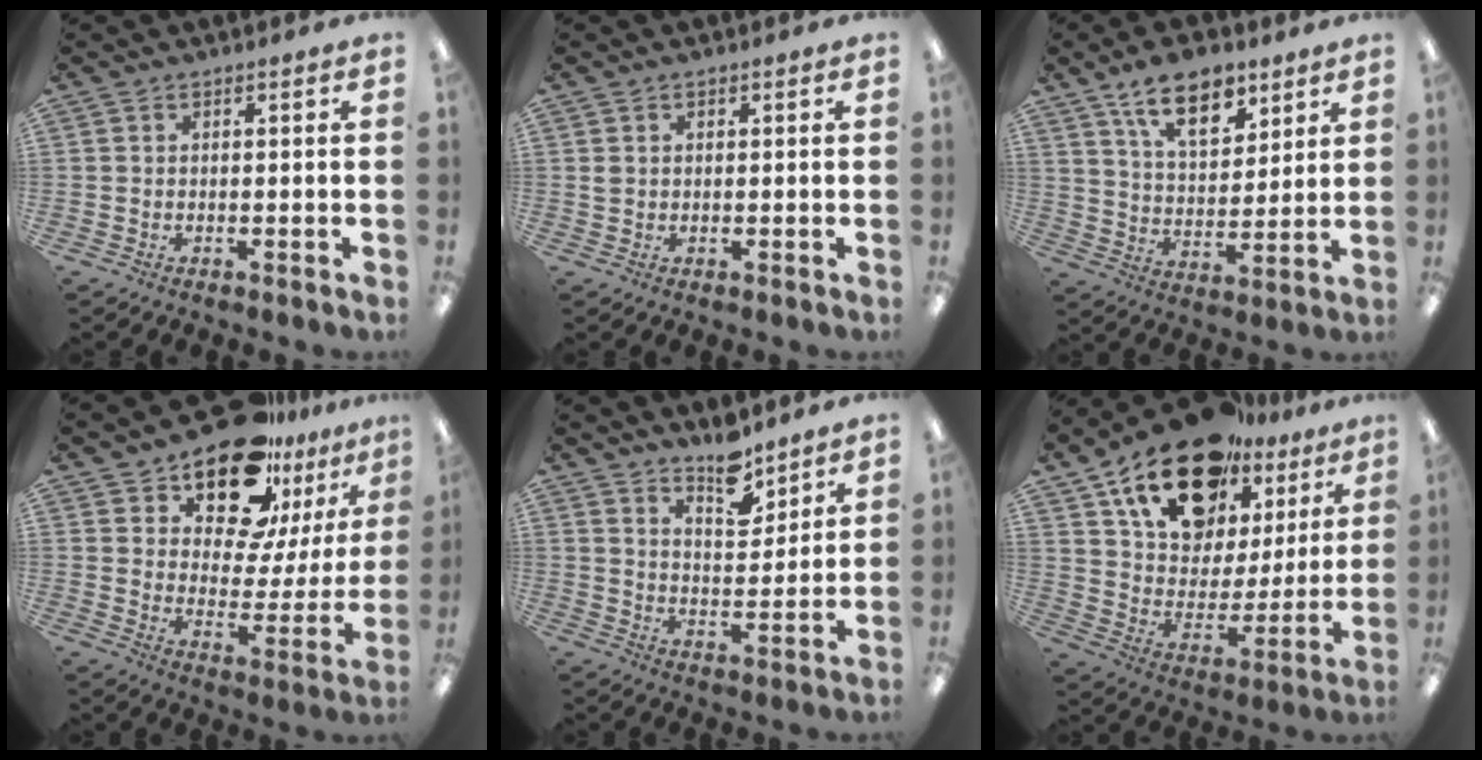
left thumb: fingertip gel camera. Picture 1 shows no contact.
{"total": 1.3, "force": [0.4, 1.0, 0.7], "torque": [-0.015, 0.004, 0.007]}
{"total": 13.4, "force": [8.9, 6.8, 7.4], "torque": [-0.110, -0.036, 0.159]}
{"total": 19.4, "force": [15.4, 8.0, 8.6], "torque": [-0.150, -0.112, 0.270]}
{"total": 8.9, "force": [7.3, 3.5, 3.5], "torque": [-0.035, -0.053, 0.127]}
{"total": 19.9, "force": [14.6, 10.2, 8.8], "torque": [-0.167, -0.088, 0.262]}